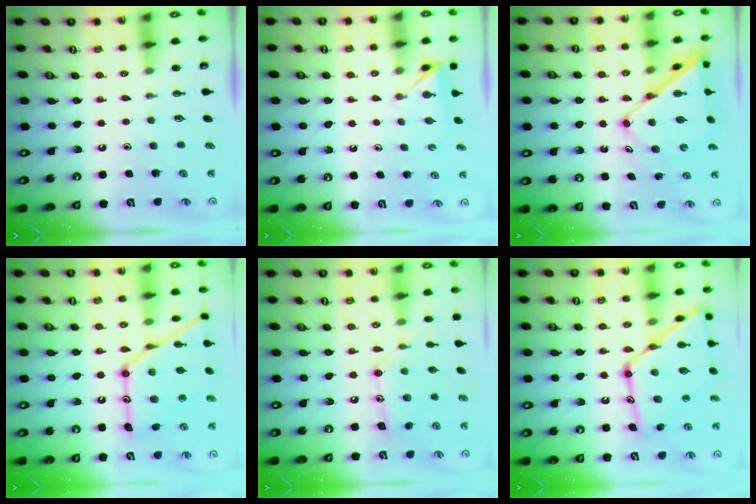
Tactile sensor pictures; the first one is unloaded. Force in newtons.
{"total": 2.8, "press": 2.8, "slide": 0.5}
{"total": 11.8, "press": 11.7, "slide": 1.1}
{"total": 18.8, "press": 18.7, "slide": 1.5}
{"total": 12.8, "press": 12.7, "slide": 0.7}
{"total": 18.7, "press": 18.6, "slide": 1.7}